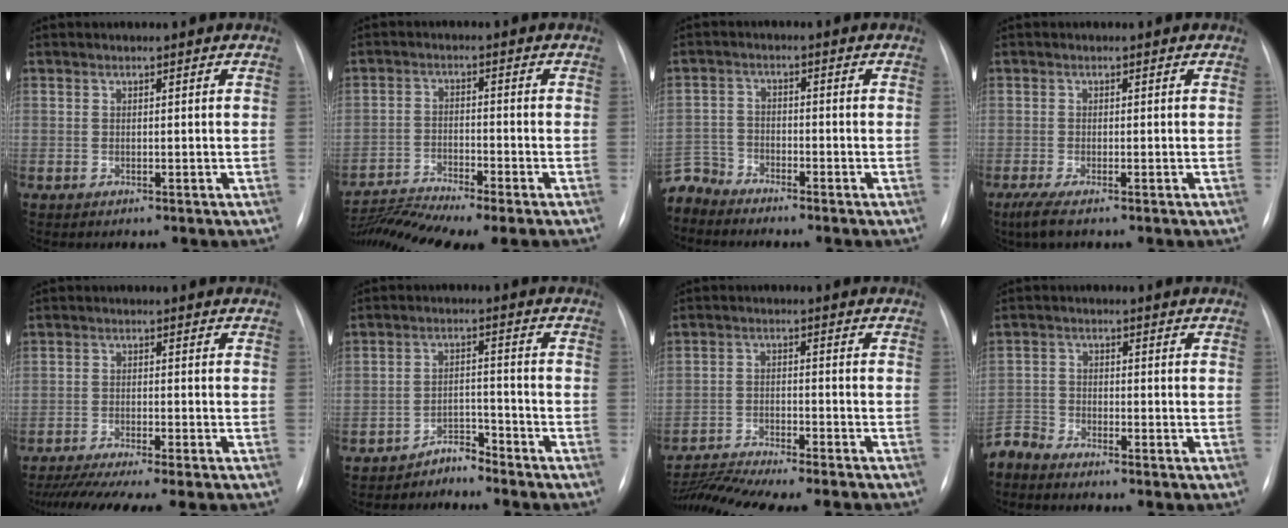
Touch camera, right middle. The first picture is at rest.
{"total": 9.1, "force": [-8.2, -1.4, 3.7], "torque": [-0.072, -0.008, -0.141]}
{"total": 4.7, "force": [-4.6, 0.8, -0.6], "torque": [0.015, -0.004, -0.092]}
{"total": 2.5, "force": [-1.6, 0.3, 1.9], "torque": [-0.045, -0.010, -0.034]}
{"total": 11.0, "force": [-9.4, -0.4, 5.8], "torque": [-0.073, -0.026, -0.141]}
{"total": 3.4, "force": [-3.3, 0.6, 0.2], "torque": [0.005, -0.007, -0.056]}
{"total": 13.8, "force": [-12.7, -0.2, 5.6], "torque": [-0.090, -0.004, -0.197]}
{"total": 3.5, "force": [-3.5, 0.1, -0.1], "torque": [0.005, -0.016, -0.069]}